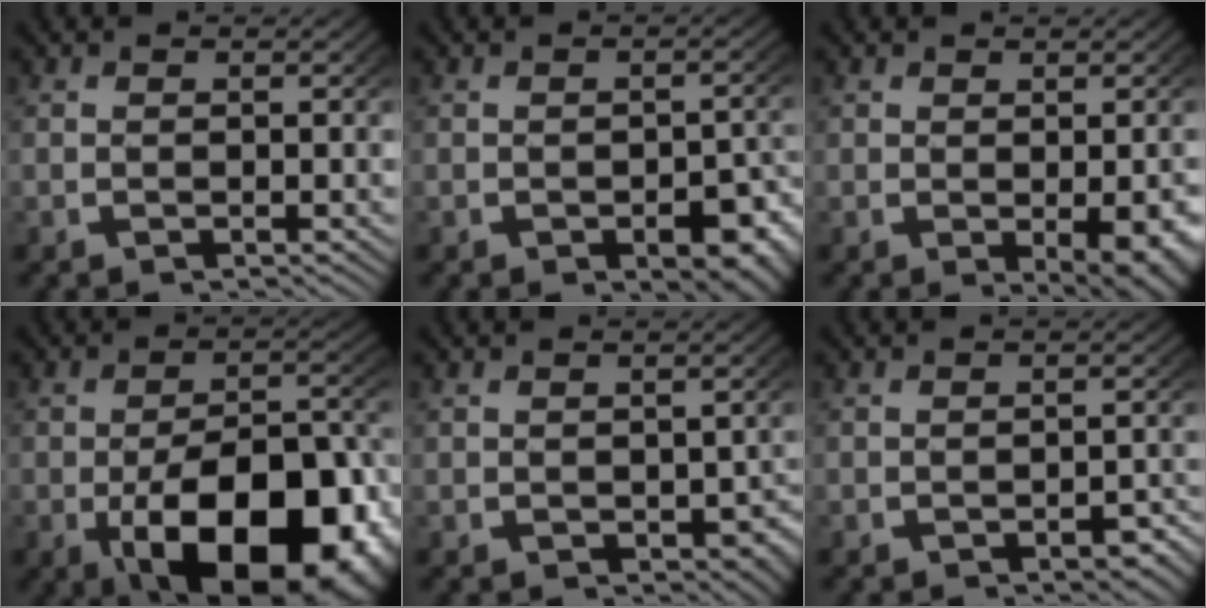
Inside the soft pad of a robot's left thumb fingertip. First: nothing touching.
{"total": 4.1, "force": [-1.4, 2.4, 3.1], "torque": [-0.042, -0.020, -0.011]}
{"total": 3.4, "force": [-0.3, 1.6, 3.0], "torque": [-0.040, -0.021, 0.011]}
{"total": 17.5, "force": [-4.9, 10.0, 13.5], "torque": [-0.225, -0.074, -0.035]}
{"total": 2.3, "force": [-0.3, 1.8, 1.3], "torque": [-0.014, -0.016, 0.009]}
{"total": 1.6, "force": [-1.1, 0.8, 0.8], "torque": [-0.012, -0.008, -0.012]}